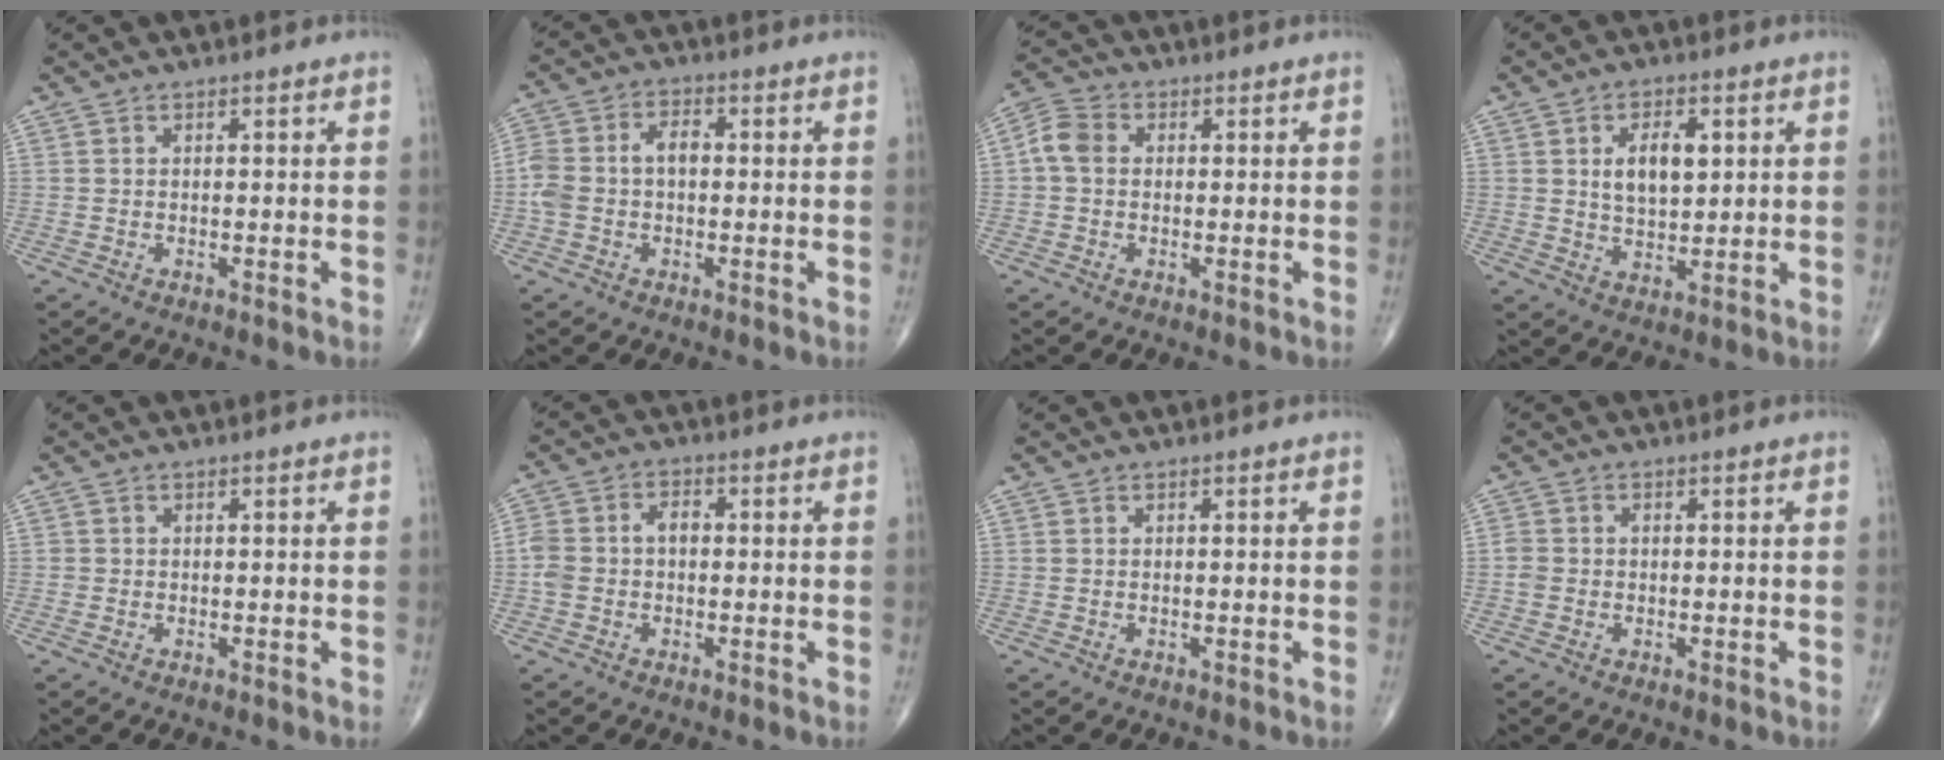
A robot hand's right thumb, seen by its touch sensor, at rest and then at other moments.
{"total": 7.6, "force": [-0.4, 4.9, 5.8], "torque": [-0.131, 0.029, -0.011]}
{"total": 4.7, "force": [0.3, 3.7, 3.0], "torque": [-0.059, 0.016, -0.003]}
{"total": 7.8, "force": [2.0, 4.3, 6.2], "torque": [-0.085, -0.009, 0.038]}
{"total": 0.5, "force": [-0.1, 0.5, 0.0], "torque": [0.003, 0.004, -0.002]}
{"total": 5.8, "force": [-0.4, 4.1, 4.1], "torque": [-0.088, 0.026, -0.011]}
{"total": 0.0}
{"total": 1.8, "force": [-0.4, 1.6, 0.9], "torque": [-0.015, 0.005, -0.010]}